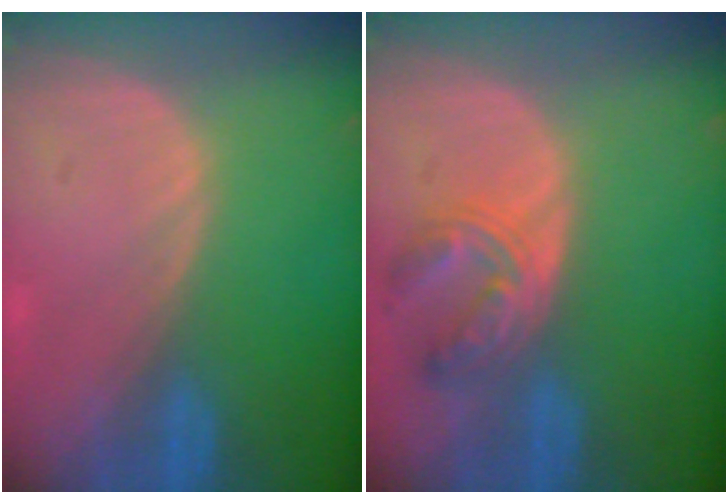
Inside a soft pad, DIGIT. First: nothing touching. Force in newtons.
{"total": 5.7, "press": 5.7, "slide": 0.4}